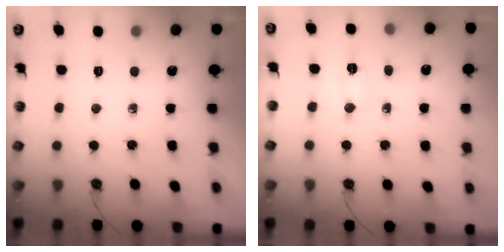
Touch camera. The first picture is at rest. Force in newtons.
{"total": 4.1, "press": 4.1, "slide": 0.4}